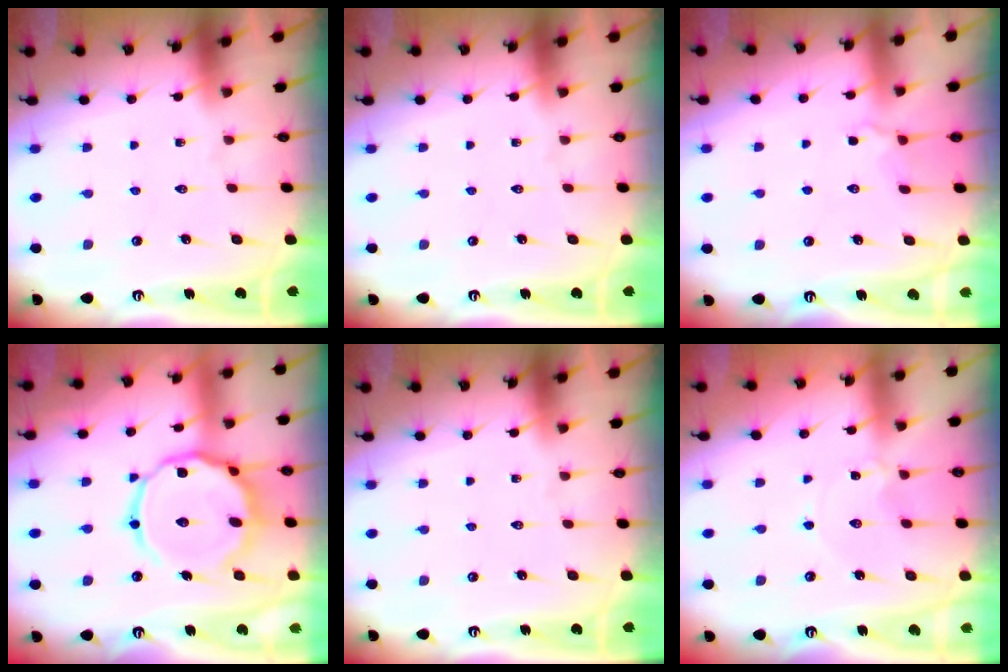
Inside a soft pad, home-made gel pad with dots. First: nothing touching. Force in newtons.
{"total": 0.0}
{"total": 4.1, "press": 3.9, "slide": 1.2}
{"total": 15.6, "press": 15.5, "slide": 1.2}
{"total": 0.0}
{"total": 0.0}